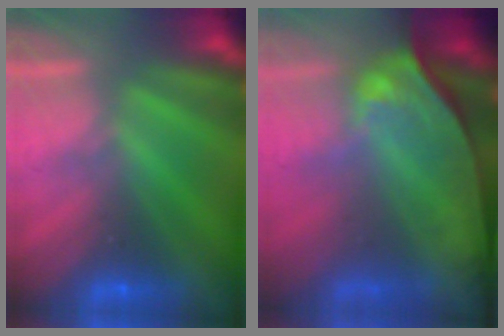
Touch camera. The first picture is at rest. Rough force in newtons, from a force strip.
{"total": 7.7}